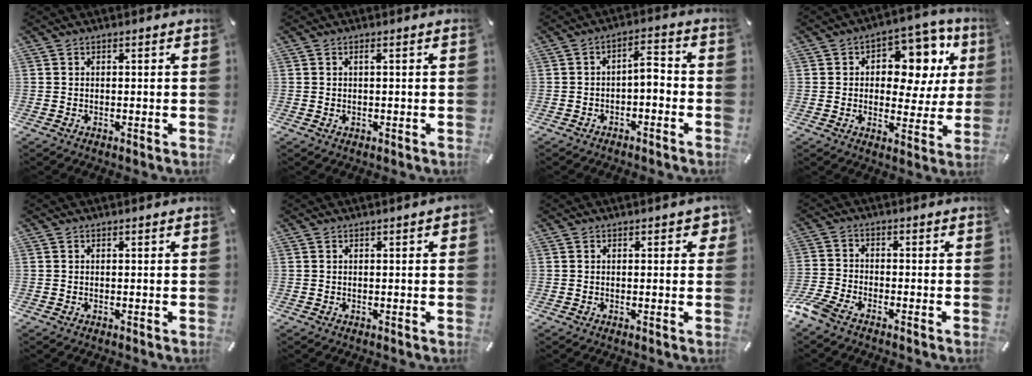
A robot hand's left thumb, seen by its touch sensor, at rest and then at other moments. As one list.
[{"total": 1.1, "force": [0.3, 0.3, 1.0], "torque": [-0.019, 0.001, 0.004]}, {"total": 4.7, "force": [-1.8, 2.4, 3.7], "torque": [-0.068, 0.020, -0.037]}, {"total": 12.9, "force": [4.6, 8.8, 8.2], "torque": [-0.098, -0.034, 0.077]}, {"total": 0.0}, {"total": 1.1, "force": [0.2, 0.2, 1.1], "torque": [-0.012, -0.001, 0.001]}, {"total": 2.4, "force": [0.5, 1.1, 2.0], "torque": [-0.026, 0.000, 0.004]}, {"total": 5.3, "force": [-4.2, 1.9, 2.6], "torque": [-0.081, 0.002, -0.087]}]